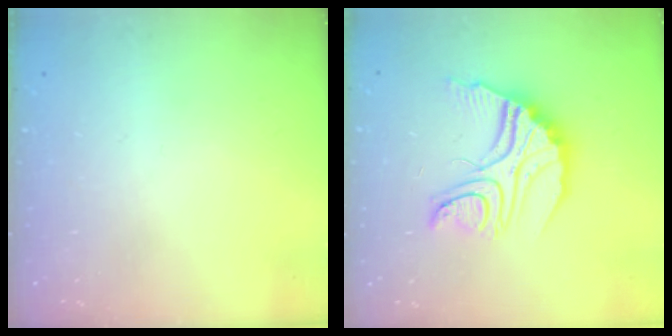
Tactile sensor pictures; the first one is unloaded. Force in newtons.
{"total": 17.0, "press": 16.9, "slide": 1.4}